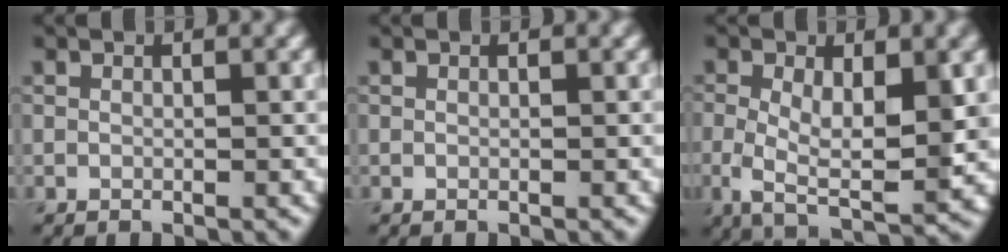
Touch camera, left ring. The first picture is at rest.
{"total": 0.0}
{"total": 6.7, "force": [-0.1, 2.9, 6.0], "torque": [-0.112, -0.009, -0.003]}